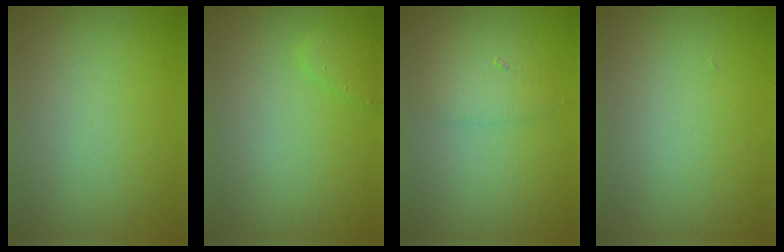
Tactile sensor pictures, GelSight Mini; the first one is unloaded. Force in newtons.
{"total": 1.5, "press": 1.5, "slide": 0.1}
{"total": 2.1, "press": 2.1, "slide": 0.1}
{"total": 0.0}